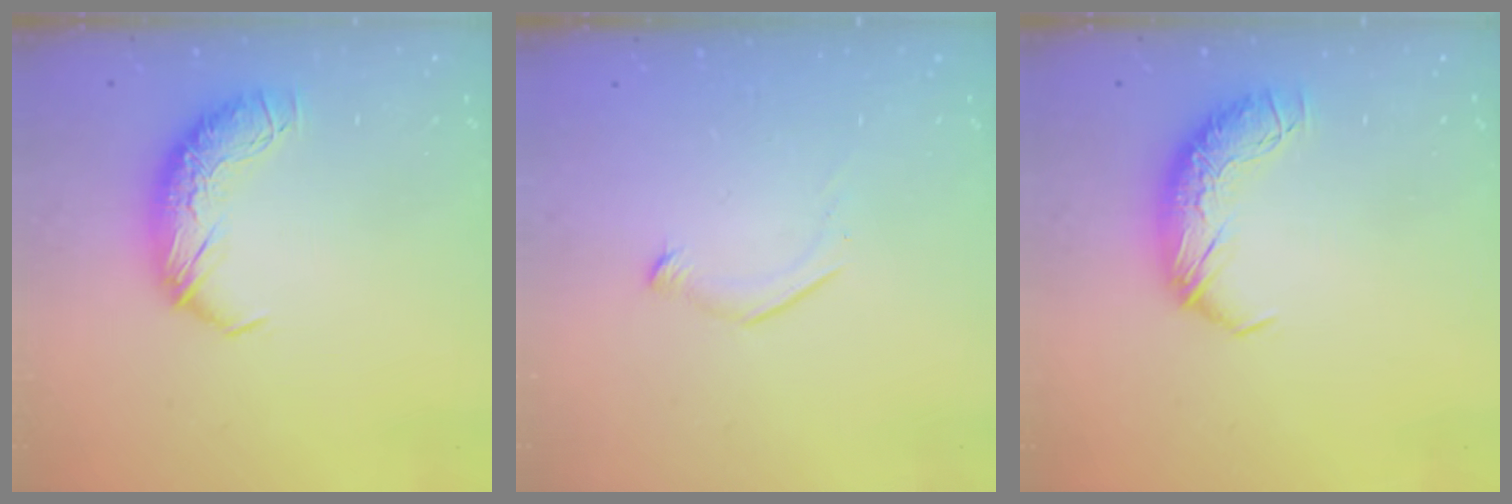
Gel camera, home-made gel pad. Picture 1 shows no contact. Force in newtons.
{"total": 7.3, "press": 7.3, "slide": 0.8}
{"total": 0.0}